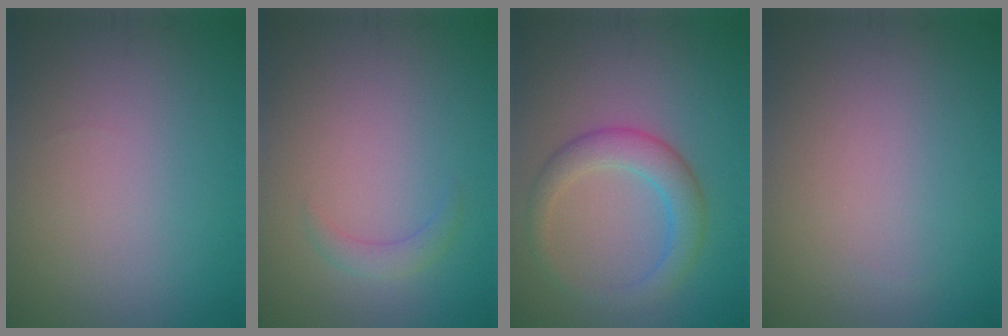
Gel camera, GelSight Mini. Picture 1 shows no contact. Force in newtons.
{"total": 1.4, "press": 1.4, "slide": 0.0}
{"total": 3.8, "press": 3.8, "slide": 0.1}
{"total": 0.0}